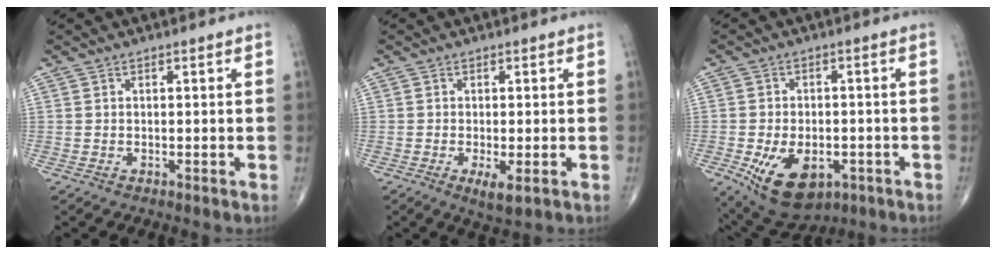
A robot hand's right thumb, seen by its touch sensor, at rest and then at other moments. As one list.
[{"total": 3.5, "force": [-1.0, 0.9, 3.2], "torque": [-0.059, -0.011, -0.017]}, {"total": 12.5, "force": [-4.8, 7.5, 8.8], "torque": [-0.131, 0.007, -0.062]}]